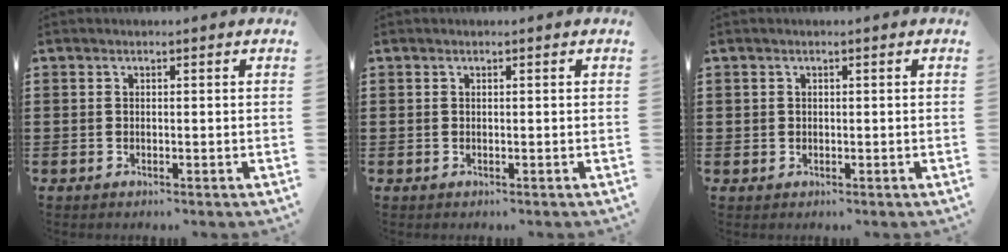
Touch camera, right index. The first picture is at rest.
{"total": 0.0}
{"total": 0.6, "force": [0.3, 0.5, 0.1], "torque": [-0.005, 0.000, 0.007]}